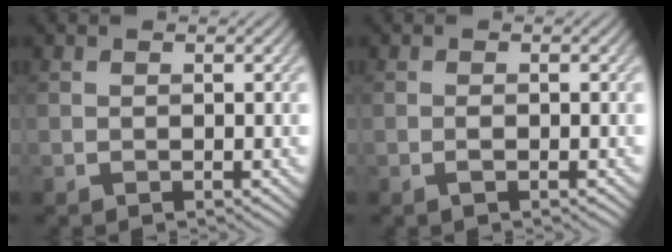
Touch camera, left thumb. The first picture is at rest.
{"total": 0.9, "force": [-0.4, 0.1, 0.8], "torque": [-0.016, 0.001, -0.007]}